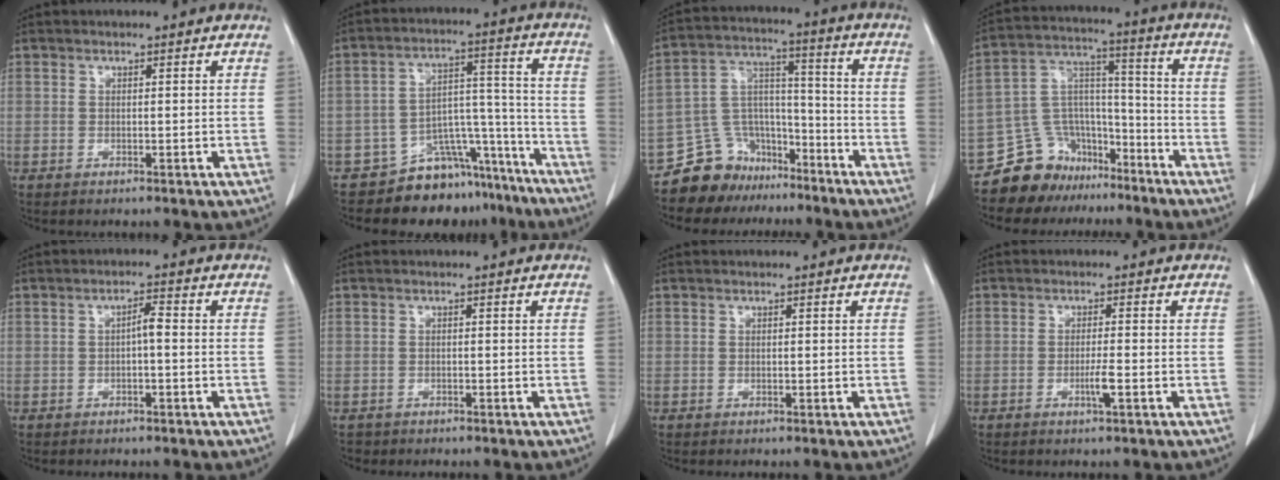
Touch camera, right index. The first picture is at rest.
{"total": 11.3, "force": [-9.5, 5.4, 2.6], "torque": [-0.013, 0.076, -0.146]}
{"total": 10.9, "force": [-8.8, 6.4, 1.0], "torque": [-0.021, 0.064, -0.151]}
{"total": 12.0, "force": [-9.6, 7.1, 1.3], "torque": [-0.024, 0.077, -0.164]}
{"total": 2.1, "force": [-0.3, 0.4, 2.0], "torque": [-0.034, 0.005, -0.005]}
{"total": 0.9, "force": [-0.8, 0.5, -0.1], "torque": [-0.011, 0.000, -0.014]}
{"total": 0.0}
{"total": 2.4, "force": [-0.9, -0.2, 2.2], "torque": [-0.042, -0.003, -0.016]}